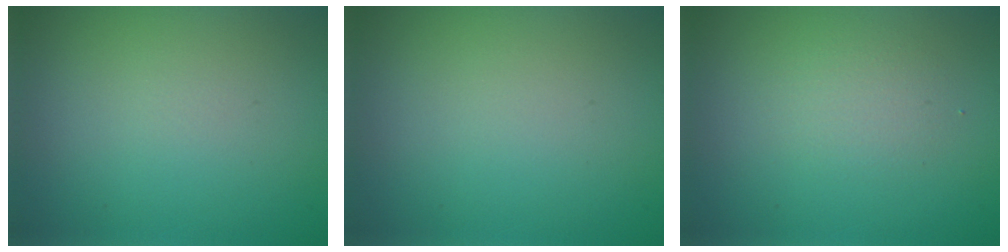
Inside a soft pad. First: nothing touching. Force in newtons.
{"total": 0.0}
{"total": 1.6, "press": 1.6, "slide": 0.1}